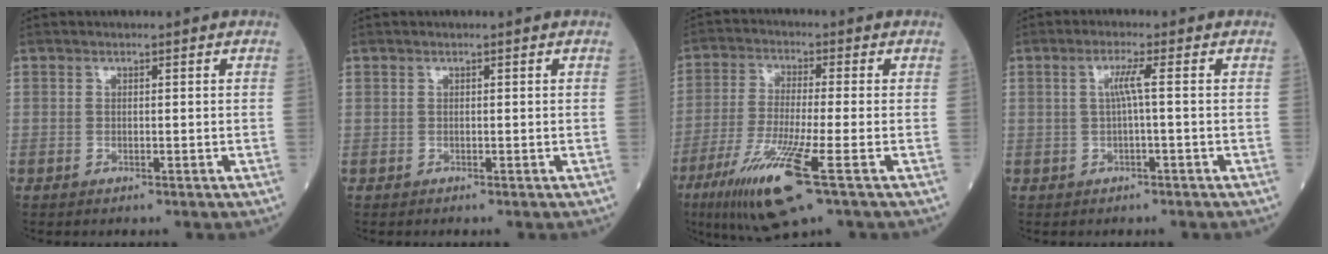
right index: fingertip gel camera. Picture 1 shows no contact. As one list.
[{"total": 0.0}, {"total": 12.5, "force": [-6.0, 0.2, 10.9], "torque": [-0.224, -0.036, -0.109]}, {"total": 2.5, "force": [0.1, -0.6, 2.5], "torque": [-0.049, 0.003, 0.003]}]